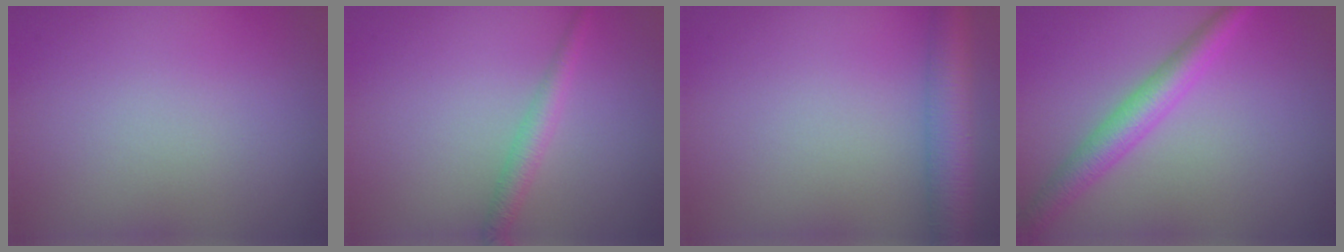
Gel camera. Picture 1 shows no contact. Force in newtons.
{"total": 1.9, "press": 1.9, "slide": 0.1}
{"total": 5.1, "press": 5.1, "slide": 0.2}
{"total": 3.7, "press": 3.7, "slide": 0.1}